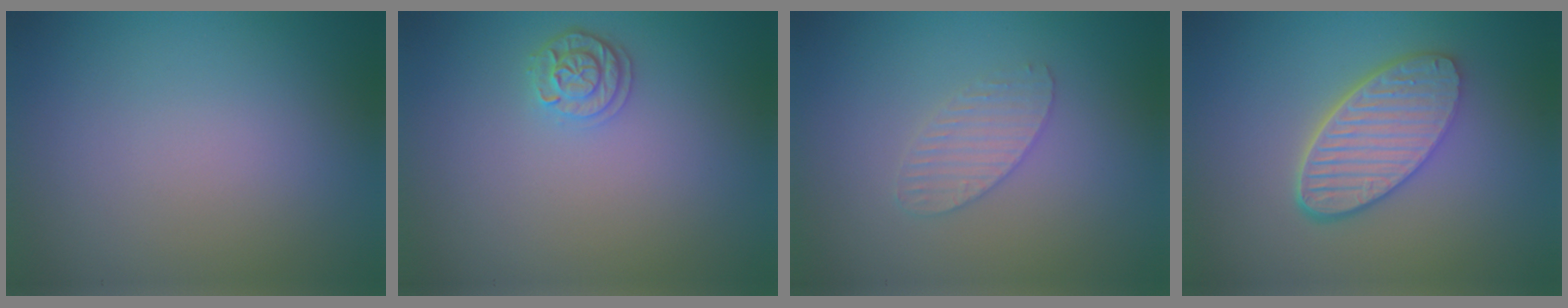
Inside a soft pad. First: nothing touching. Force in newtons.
{"total": 2.0, "press": 1.9, "slide": 0.5}
{"total": 2.0, "press": 2.0, "slide": 0.1}
{"total": 5.7, "press": 4.5, "slide": 3.5}